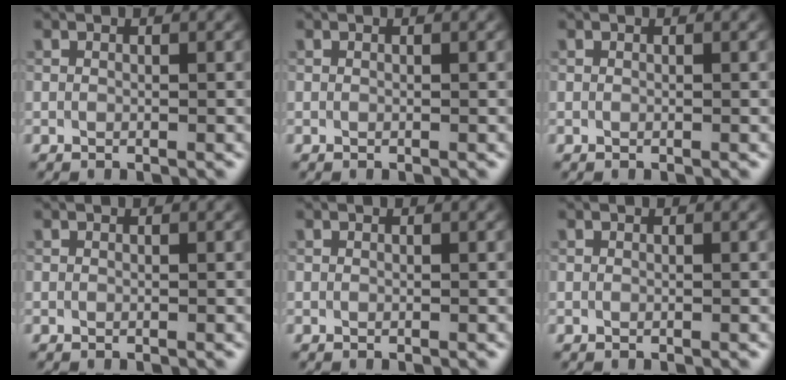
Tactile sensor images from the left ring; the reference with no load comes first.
{"total": 0.0}
{"total": 0.0}
{"total": 0.0}
{"total": 0.0}
{"total": 0.0}